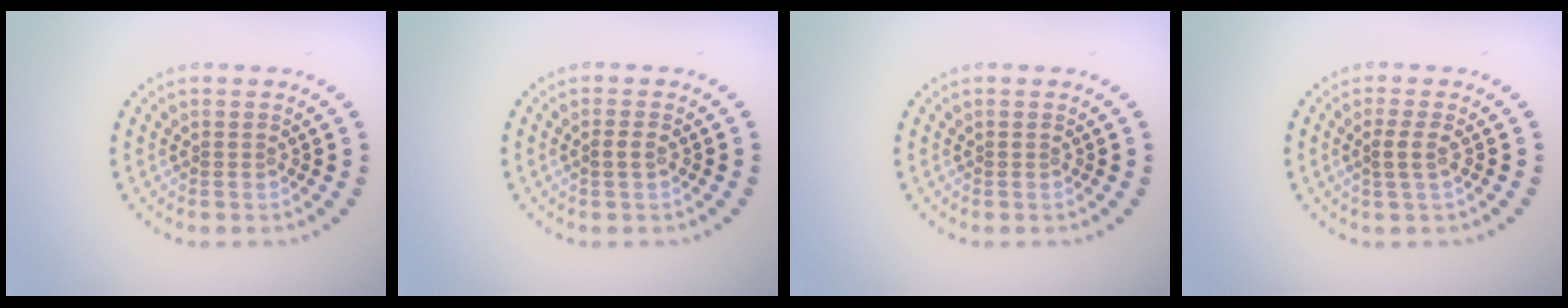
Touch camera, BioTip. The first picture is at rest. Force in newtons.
{"total": 0.9, "press": 0.9, "slide": 0.2}
{"total": 0.0}
{"total": 1.6, "press": 1.3, "slide": 0.9}